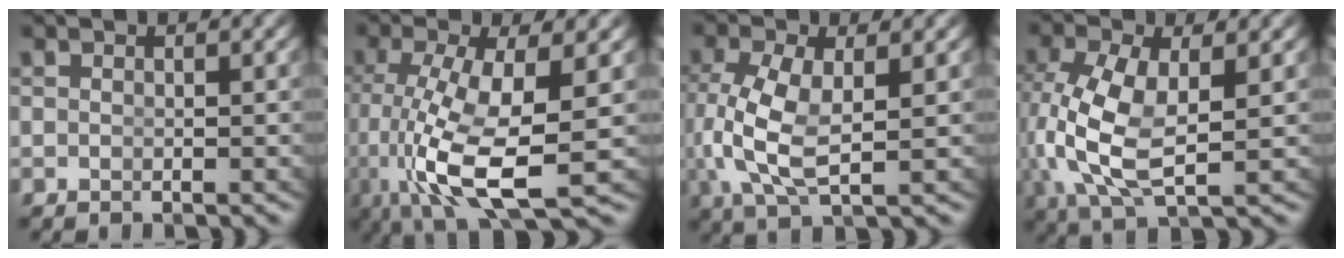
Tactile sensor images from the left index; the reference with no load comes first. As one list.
[{"total": 8.2, "force": [-1.3, 3.0, 7.5], "torque": [-0.160, -0.042, 0.006]}, {"total": 6.0, "force": [-0.1, 3.3, 5.0], "torque": [-0.132, -0.033, 0.019]}, {"total": 6.8, "force": [0.4, 4.0, 5.5], "torque": [-0.145, -0.033, 0.026]}]